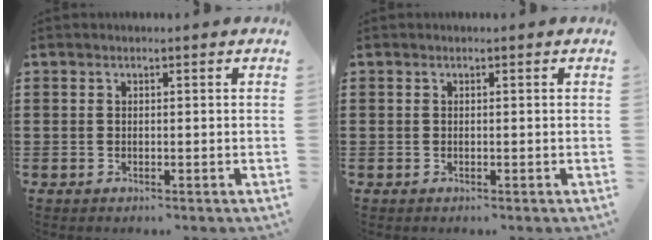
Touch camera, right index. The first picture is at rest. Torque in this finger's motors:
{"motor_torque": [0.00, 0.00, 0.00, 0.00]}